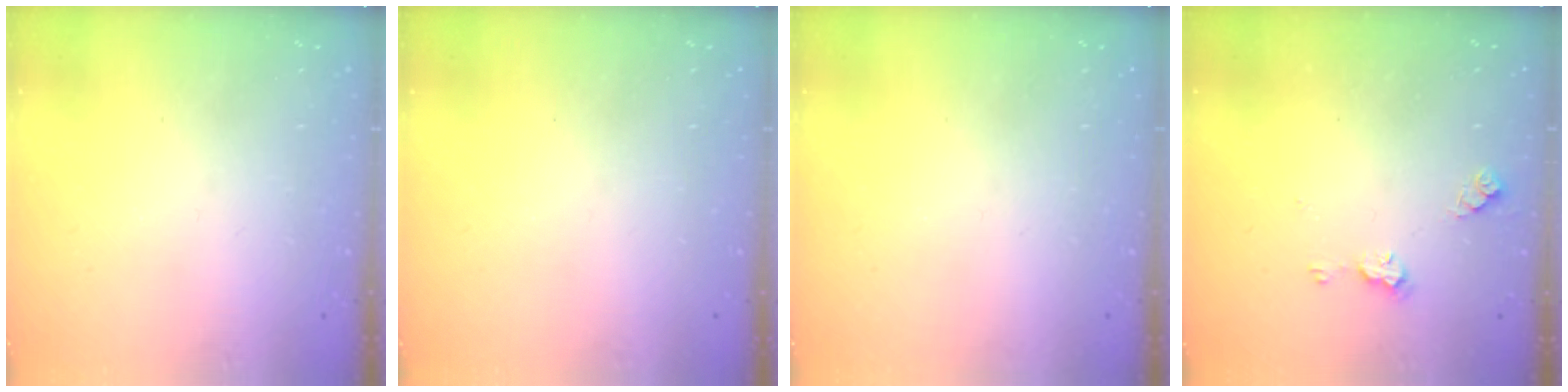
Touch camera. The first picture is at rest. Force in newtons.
{"total": 0.0}
{"total": 0.0}
{"total": 5.1, "press": 5.0, "slide": 0.6}